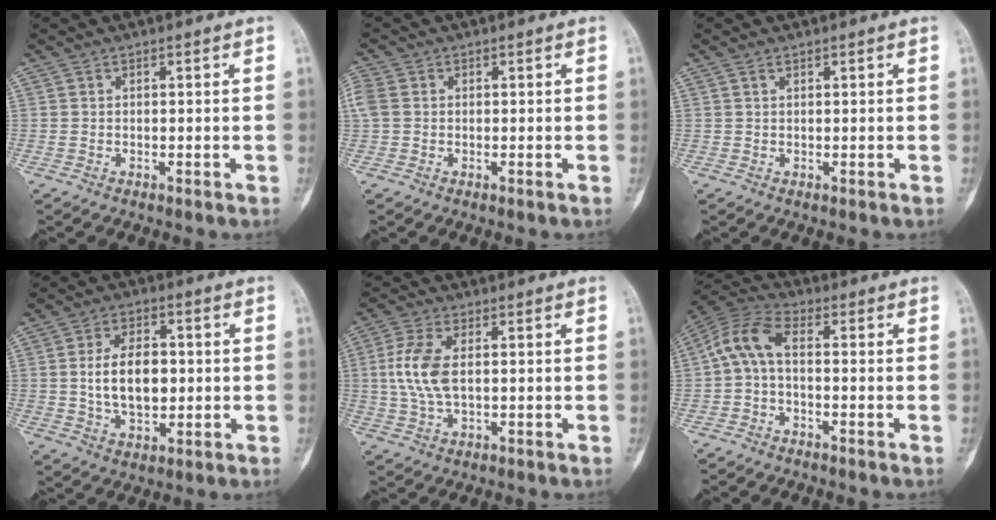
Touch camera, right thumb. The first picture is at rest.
{"total": 3.8, "force": [0.2, 3.1, 2.2], "torque": [-0.067, 0.009, 0.003]}
{"total": 0.6, "force": [0.5, 0.2, 0.3], "torque": [-0.010, 0.000, 0.010]}
{"total": 10.4, "force": [0.2, 6.3, 8.3], "torque": [-0.129, 0.005, 0.008]}
{"total": 8.2, "force": [0.6, 4.2, 7.0], "torque": [-0.161, 0.003, 0.012]}
{"total": 7.3, "force": [-0.6, 3.5, 6.4], "torque": [-0.133, 0.027, -0.025]}